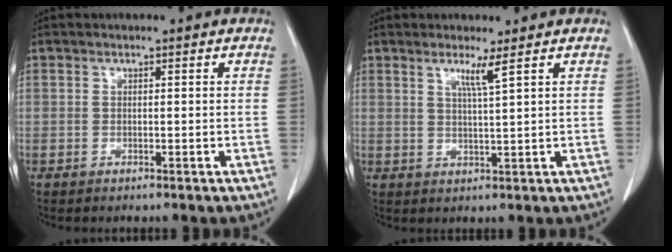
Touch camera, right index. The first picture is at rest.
{"total": 2.9, "force": [1.7, -0.9, 2.2], "torque": [-0.041, -0.010, 0.034]}